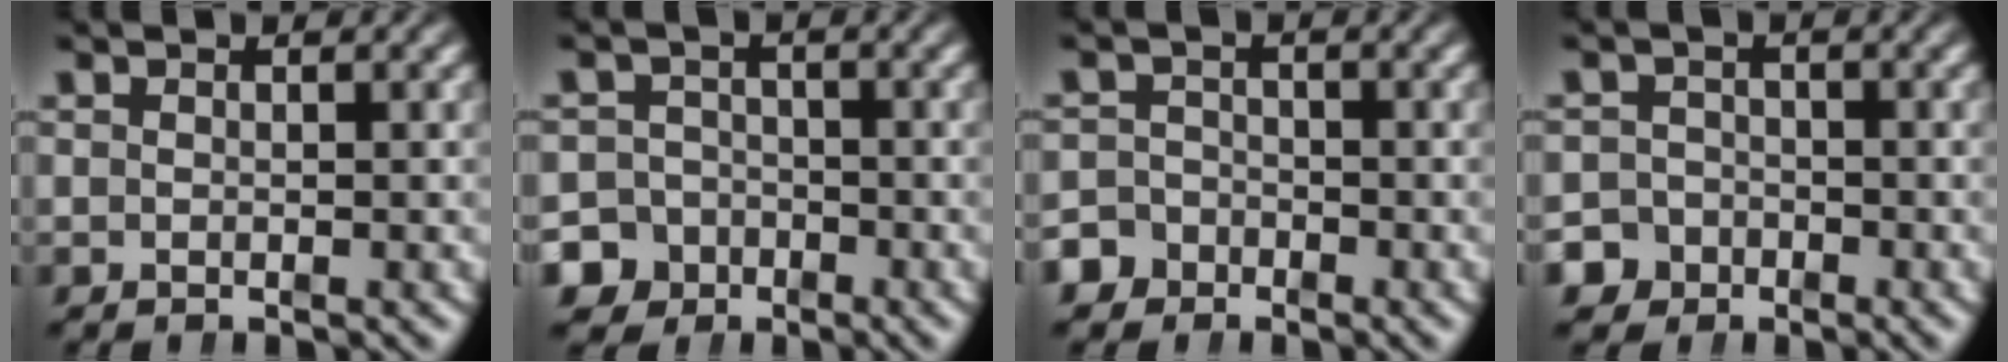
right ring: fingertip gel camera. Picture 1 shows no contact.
{"total": 8.2, "force": [-4.4, 6.7, 1.5], "torque": [-0.029, -0.034, -0.075]}
{"total": 3.6, "force": [-2.6, 2.5, 0.3], "torque": [-0.006, -0.015, -0.045]}
{"total": 5.2, "force": [-3.1, 4.1, 0.7], "torque": [-0.016, -0.024, -0.052]}